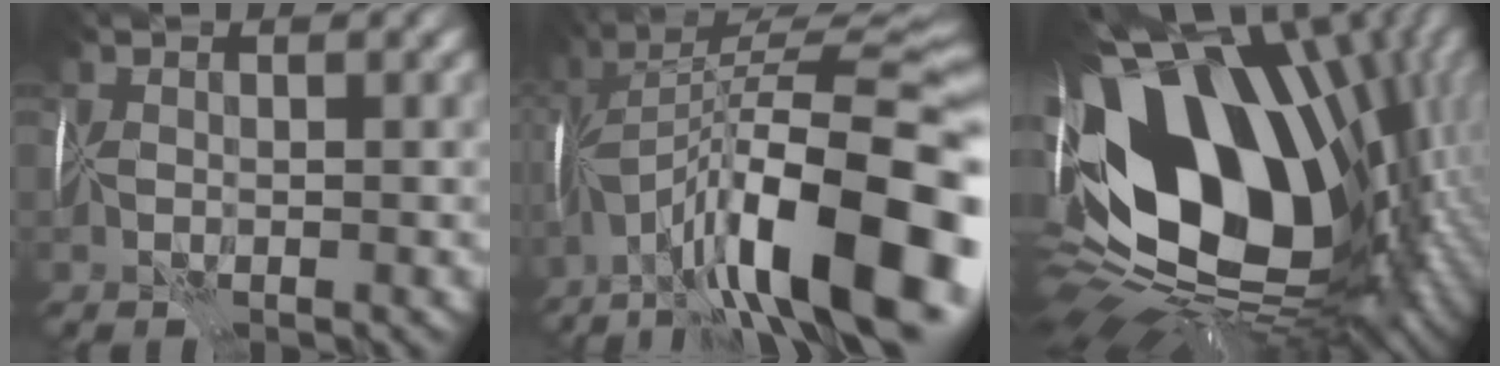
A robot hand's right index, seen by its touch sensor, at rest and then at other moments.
{"total": 16.5, "force": [-6.6, 4.9, 14.3], "torque": [-0.208, 0.035, -0.123]}
{"total": 18.5, "force": [0.9, 11.9, 14.1], "torque": [-0.274, -0.041, 0.039]}